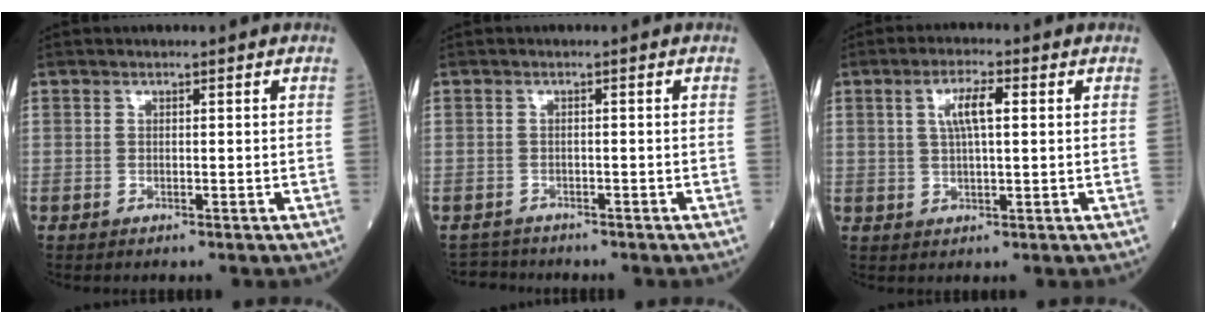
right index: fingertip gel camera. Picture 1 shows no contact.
{"total": 2.6, "force": [-2.5, 0.5, -0.8], "torque": [0.014, -0.009, -0.043]}
{"total": 5.0, "force": [1.3, 0.9, 4.7], "torque": [-0.092, 0.008, 0.026]}